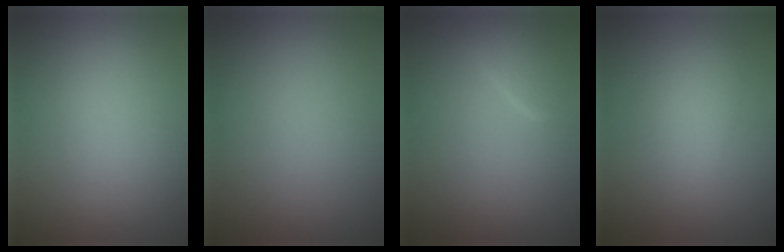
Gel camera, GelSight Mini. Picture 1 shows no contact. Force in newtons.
{"total": 0.0}
{"total": 2.2, "press": 2.2, "slide": 0.1}
{"total": 2.7, "press": 2.7, "slide": 0.1}